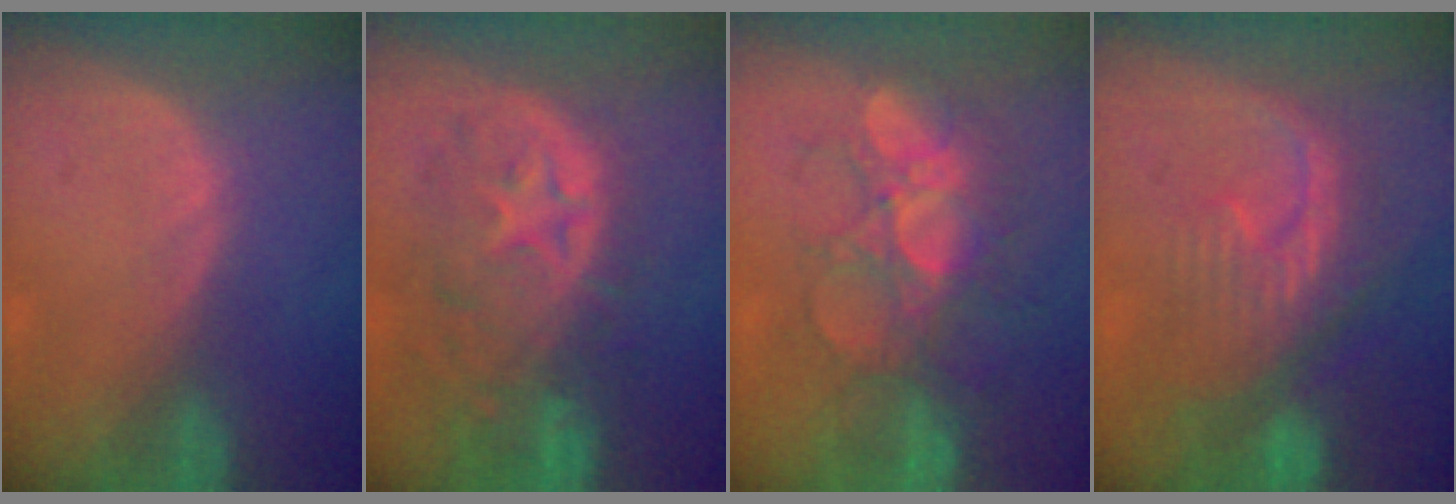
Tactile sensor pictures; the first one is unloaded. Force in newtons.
{"total": 11.0, "press": 9.7, "slide": 5.2}
{"total": 8.7, "press": 8.6, "slide": 1.6}
{"total": 8.7, "press": 8.5, "slide": 1.8}